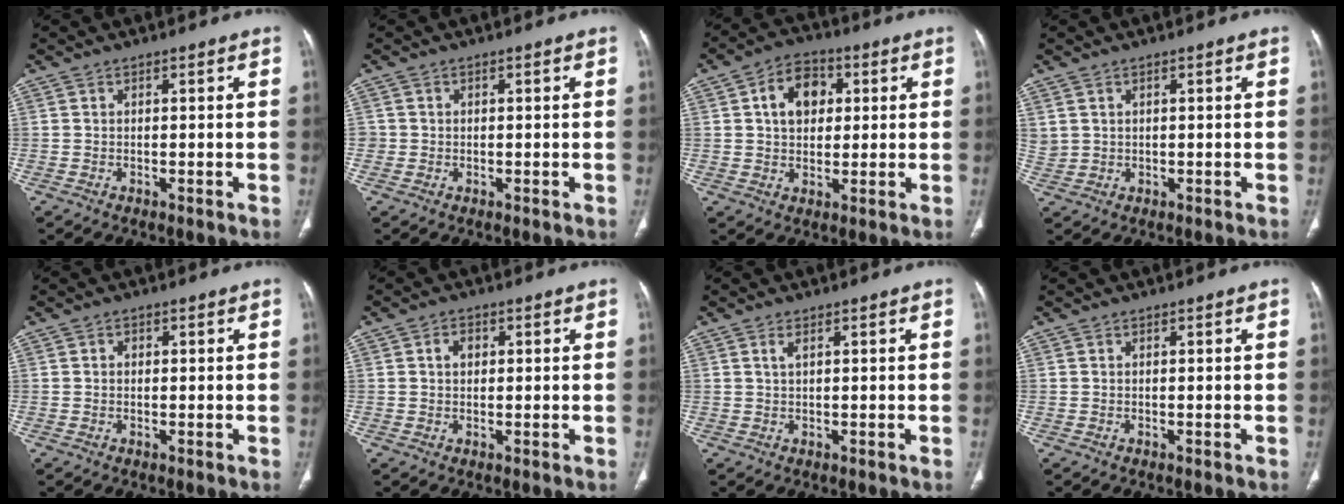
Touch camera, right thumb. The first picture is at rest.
{"total": 1.1, "force": [-0.1, 1.1, 0.0], "torque": [0.006, 0.005, -0.003]}
{"total": 9.5, "force": [2.3, 7.0, 6.1], "torque": [-0.070, 0.007, 0.033]}
{"total": 2.0, "force": [1.1, 1.5, 0.7], "torque": [-0.013, -0.001, 0.030]}
{"total": 0.8, "force": [0.1, 0.7, 0.4], "torque": [-0.001, 0.003, -0.001]}
{"total": 2.4, "force": [0.5, 1.8, 1.4], "torque": [-0.015, 0.007, 0.009]}
{"total": 1.3, "force": [0.6, 0.5, 1.1], "torque": [-0.026, 0.002, 0.015]}
{"total": 0.0}